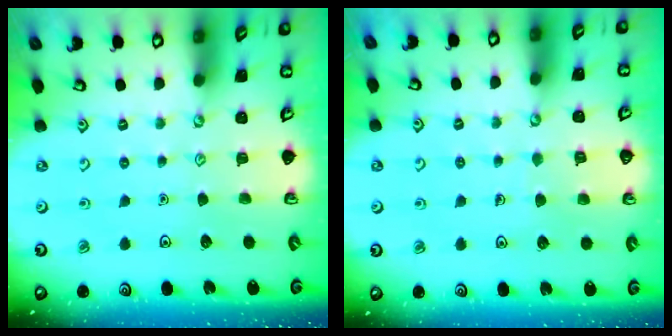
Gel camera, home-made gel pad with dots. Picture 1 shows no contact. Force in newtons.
{"total": 3.7, "press": 3.7, "slide": 0.2}